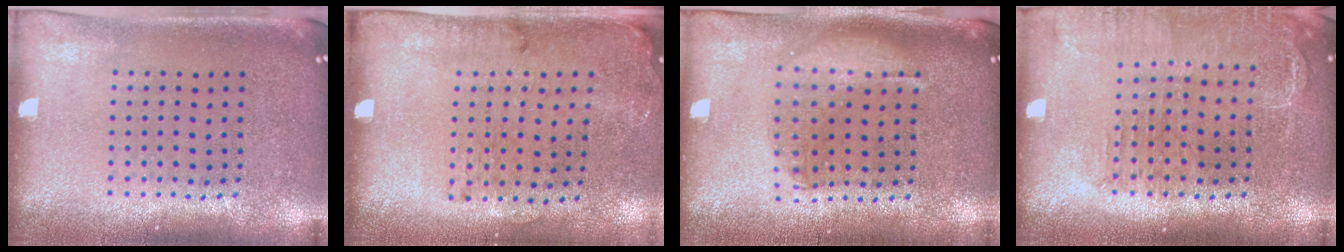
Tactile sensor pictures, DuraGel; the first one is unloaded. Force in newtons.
{"total": 1.7, "press": 1.2, "slide": 1.2}
{"total": 1.3, "press": 1.3, "slide": 0.4}
{"total": 1.6, "press": 1.6, "slide": 0.4}